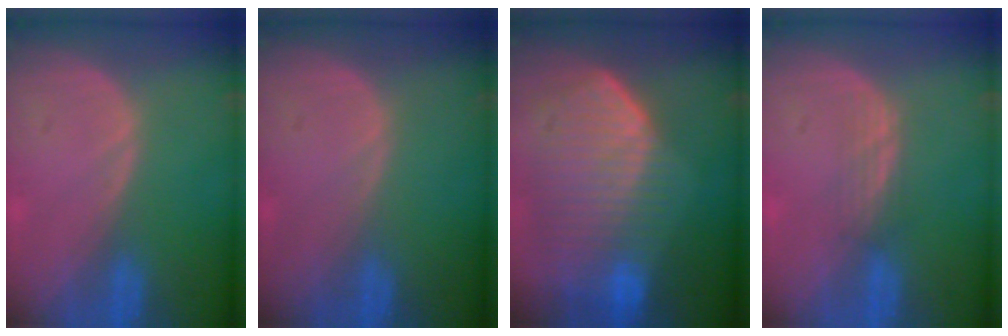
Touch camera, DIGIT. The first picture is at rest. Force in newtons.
{"total": 0.0}
{"total": 10.7, "press": 9.4, "slide": 5.2}
{"total": 2.1, "press": 2.1, "slide": 0.2}